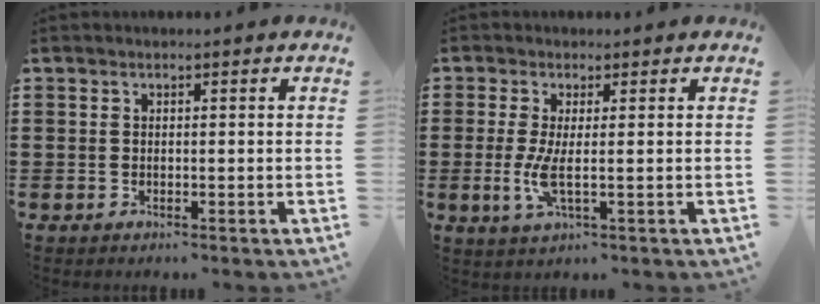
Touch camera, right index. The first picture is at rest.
{"total": 4.5, "force": [-0.3, 0.7, 4.4], "torque": [-0.102, -0.012, -0.012]}